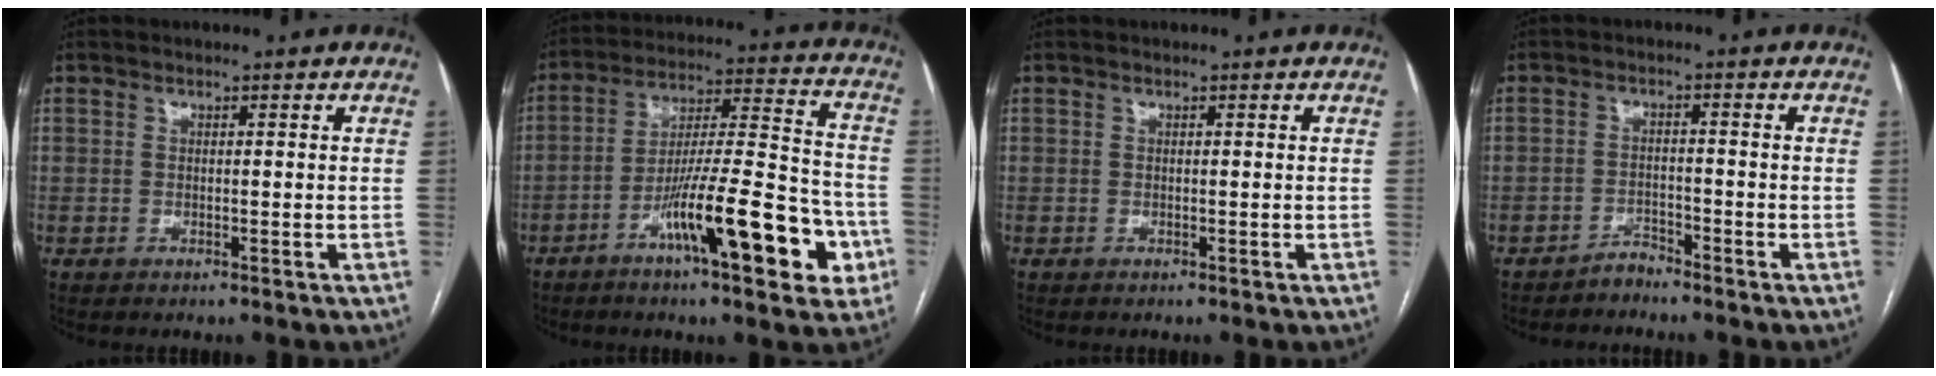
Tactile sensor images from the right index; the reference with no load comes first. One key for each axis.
{"total": 18.0, "fx": -7.7, "fy": 3.0, "fz": 16.0, "tx": -0.251, "ty": 0.014, "tz": -0.117}
{"total": 0.0}
{"total": 2.1, "fx": -2.1, "fy": 0.5, "fz": 0.0, "tx": 0.009, "ty": -0.002, "tz": -0.036}